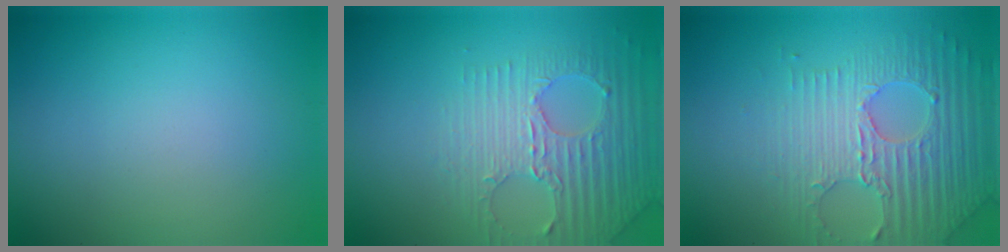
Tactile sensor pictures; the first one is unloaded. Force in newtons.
{"total": 3.1, "press": 3.0, "slide": 0.6}
{"total": 4.7, "press": 4.2, "slide": 2.1}